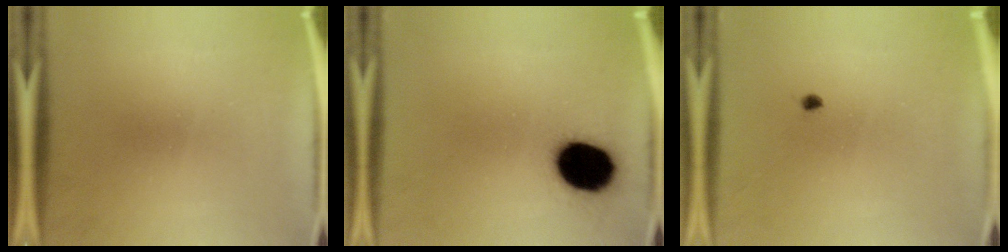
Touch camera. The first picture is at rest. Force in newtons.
{"total": 14.1}
{"total": 0.7}